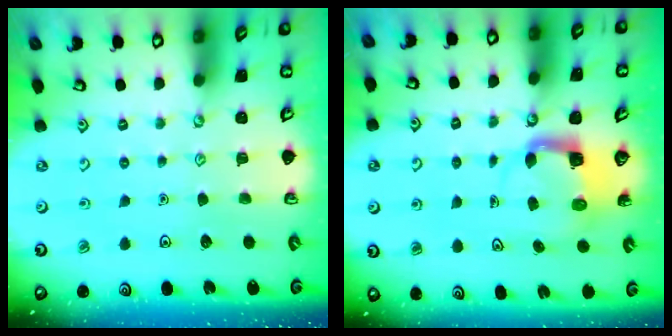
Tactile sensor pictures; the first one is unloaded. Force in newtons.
{"total": 3.9, "press": 3.9, "slide": 0.2}